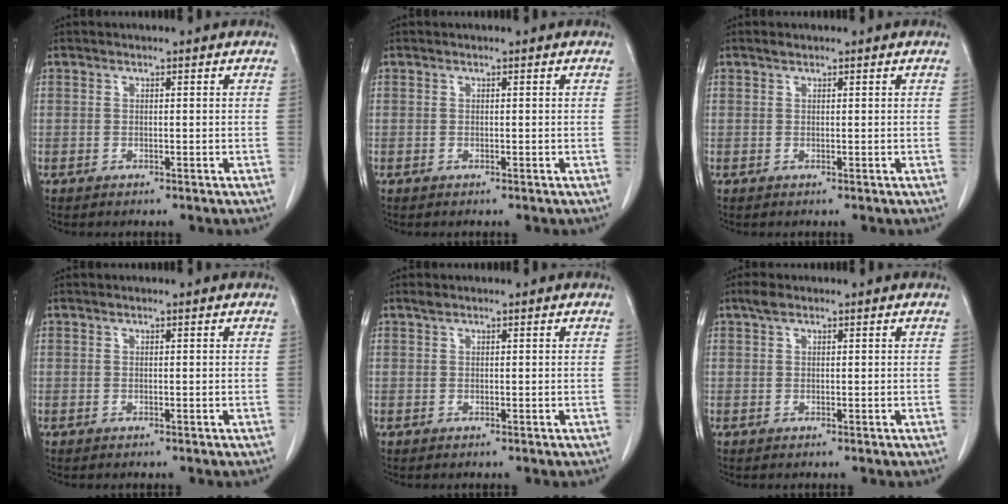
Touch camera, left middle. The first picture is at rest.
{"total": 0.0}
{"total": 0.6, "force": [0.5, 0.2, 0.2], "torque": [-0.012, 0.002, 0.011]}
{"total": 0.0}
{"total": 0.6, "force": [0.5, 0.2, 0.3], "torque": [-0.012, 0.005, 0.011]}
{"total": 1.5, "force": [1.0, 0.6, 0.9], "torque": [-0.022, 0.014, 0.019]}